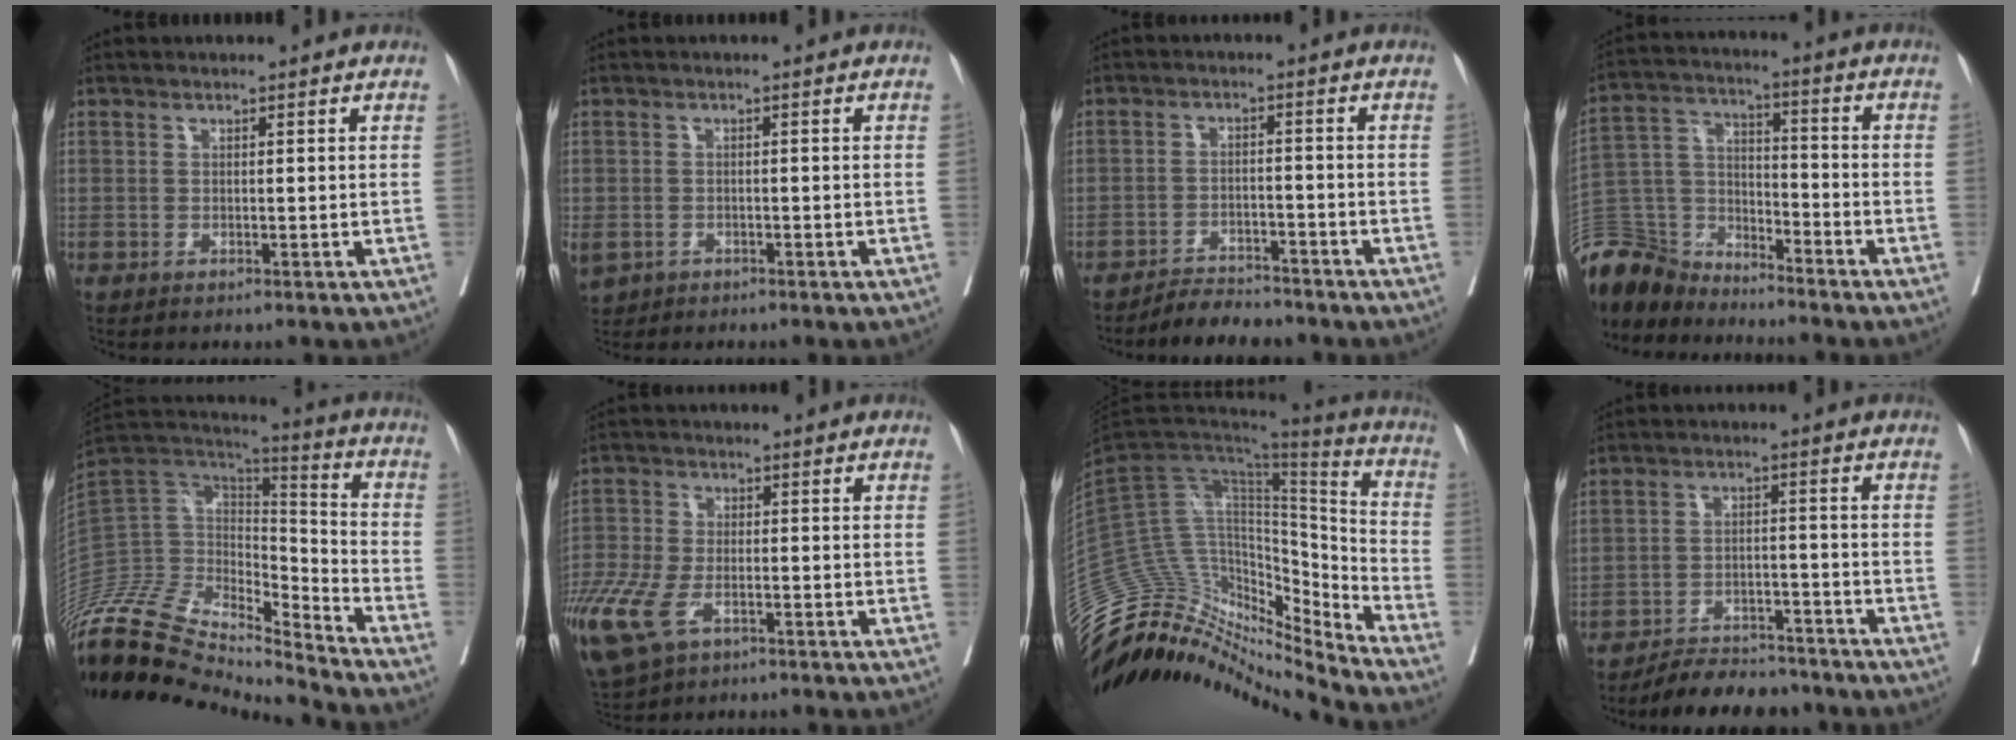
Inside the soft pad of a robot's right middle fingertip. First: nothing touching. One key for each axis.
{"total": 6.5, "fx": -3.6, "fy": 4.6, "fz": 2.8, "tx": -0.086, "ty": -0.007, "tz": -0.053}
{"total": 4.6, "fx": -4.5, "fy": 1.1, "fz": 0.5, "tx": -0.009, "ty": -0.008, "tz": -0.075}
{"total": 15.0, "fx": -14.1, "fy": 3.8, "fz": 3.2, "tx": -0.069, "ty": 0.015, "tz": -0.269}
{"total": 26.7, "fx": -24.2, "fy": 5.5, "fz": 9.9, "tx": -0.243, "ty": 0.013, "tz": -0.412}
{"total": 17.1, "fx": -9.1, "fy": 9.4, "fz": 11.1, "tx": -0.322, "ty": -0.025, "tz": -0.165}
{"total": 26.2, "fx": -24.8, "fy": 4.8, "fz": 7.2, "tx": -0.151, "ty": 0.049, "tz": -0.386}
{"total": 8.9, "fx": -8.2, "fy": 3.0, "fz": 2.0, "tx": -0.022, "ty": 0.006, "tz": -0.124}